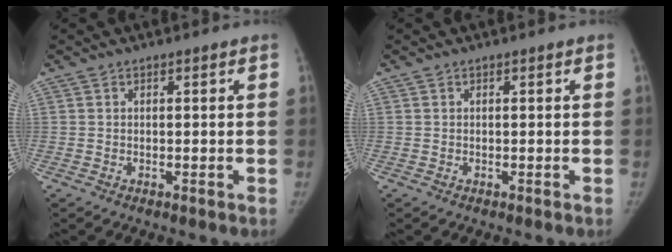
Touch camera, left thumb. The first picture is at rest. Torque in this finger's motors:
{"motor_torque": [0.00, 0.00, 0.26, -0.26, 0.01]}